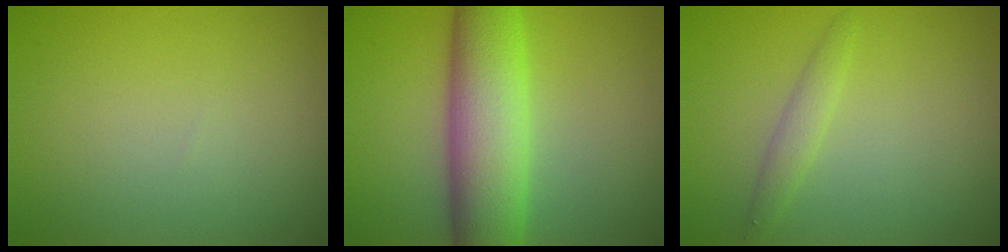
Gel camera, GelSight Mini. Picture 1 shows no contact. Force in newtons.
{"total": 8.5, "press": 8.5, "slide": 0.2}
{"total": 1.4, "press": 1.4, "slide": 0.0}